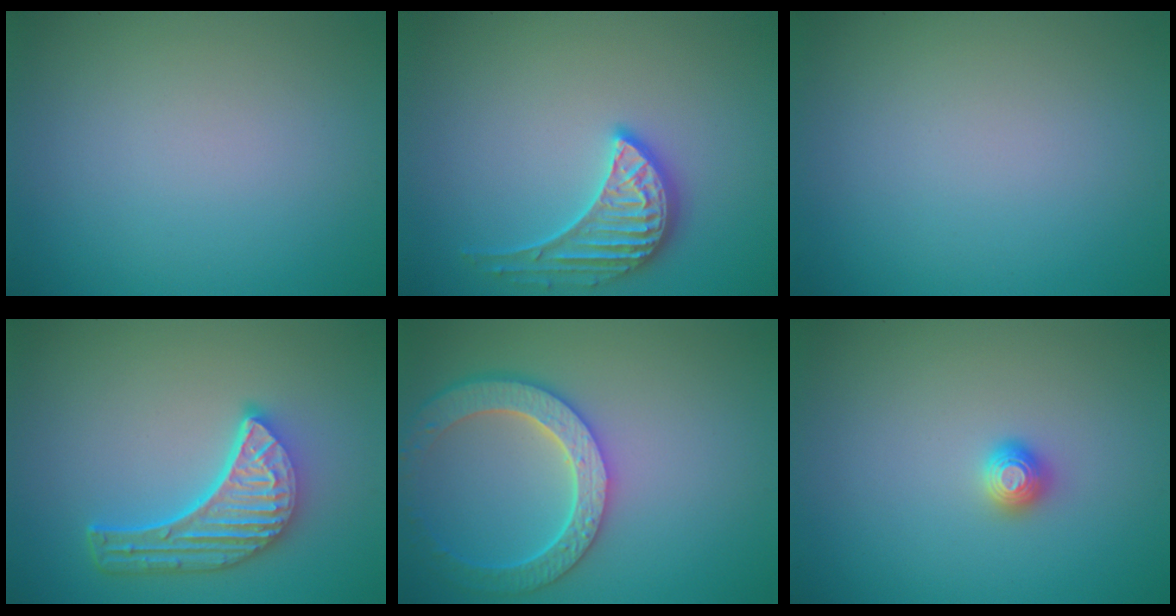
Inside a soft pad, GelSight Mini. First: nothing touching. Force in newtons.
{"total": 3.3, "press": 3.2, "slide": 0.6}
{"total": 0.0}
{"total": 6.0, "press": 4.6, "slide": 3.9}
{"total": 5.9, "press": 5.0, "slide": 3.2}
{"total": 1.2, "press": 1.1, "slide": 0.2}